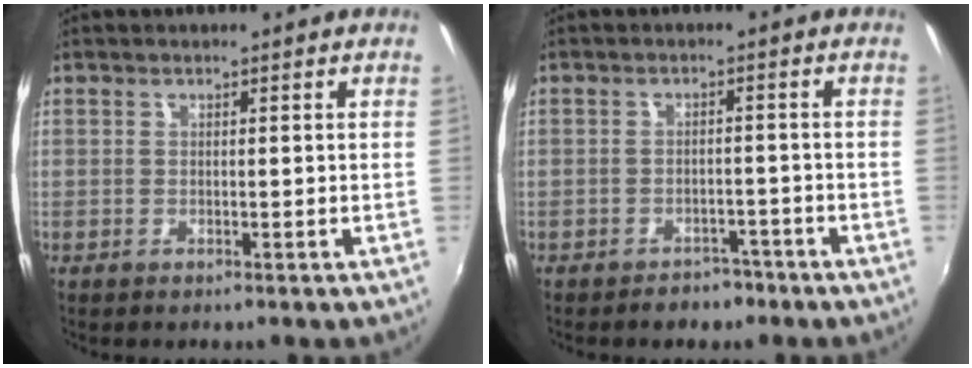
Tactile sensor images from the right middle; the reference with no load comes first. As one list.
[{"total": 4.4, "force": [-3.4, 2.6, 0.9], "torque": [-0.023, 0.005, -0.042]}]